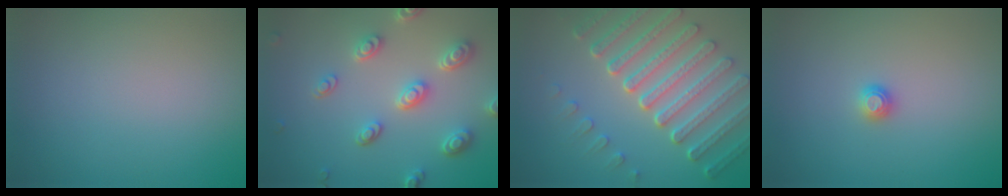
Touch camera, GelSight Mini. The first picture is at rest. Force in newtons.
{"total": 4.6, "press": 3.6, "slide": 2.8}
{"total": 7.1, "press": 5.3, "slide": 4.8}
{"total": 1.0, "press": 1.0, "slide": 0.1}